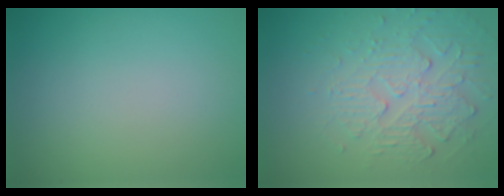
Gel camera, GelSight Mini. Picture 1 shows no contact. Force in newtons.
{"total": 4.9, "press": 3.3, "slide": 3.6}